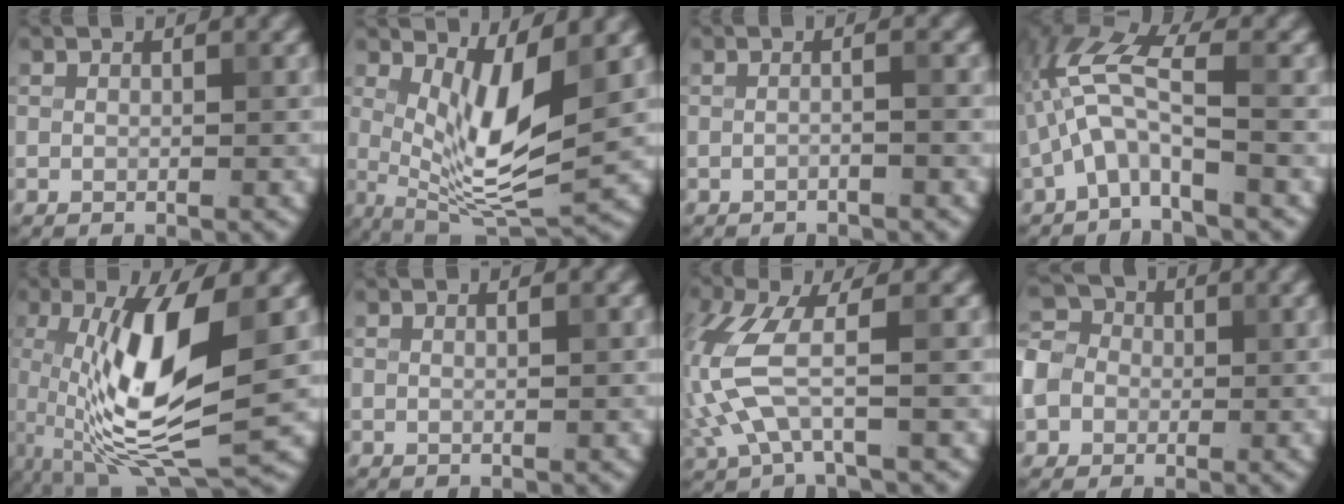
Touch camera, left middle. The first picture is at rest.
{"total": 7.3, "force": [1.8, 2.2, 6.7], "torque": [-0.112, -0.018, 0.035]}
{"total": 1.5, "force": [-0.4, 0.4, 1.4], "torque": [-0.017, -0.003, -0.023]}
{"total": 4.9, "force": [-1.5, 1.4, 4.5], "torque": [-0.097, 0.021, -0.037]}
{"total": 10.2, "force": [0.1, 3.0, 9.7], "torque": [-0.187, -0.007, 0.005]}
{"total": 1.1, "force": [0.3, 0.4, 0.9], "torque": [-0.006, -0.005, -0.005]}
{"total": 6.0, "force": [-0.7, 2.0, 5.6], "torque": [-0.152, 0.005, -0.015]}
{"total": 8.2, "force": [-1.7, 7.2, 3.5], "torque": [-0.091, 0.007, -0.062]}